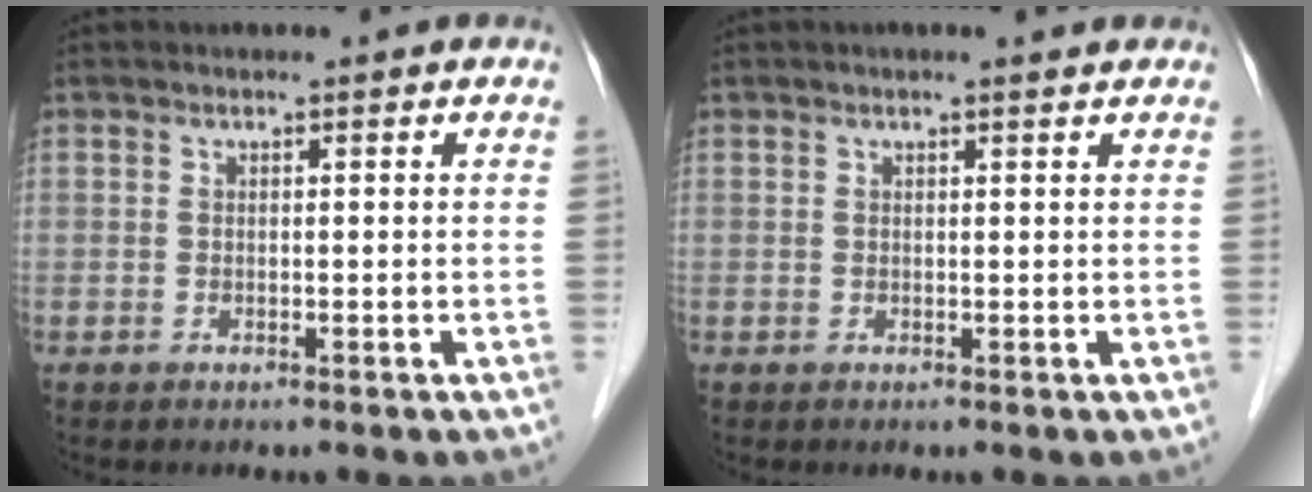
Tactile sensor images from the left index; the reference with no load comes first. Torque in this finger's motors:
{"motor_torque": [0.45, -0.81, 0.14, 0.02]}